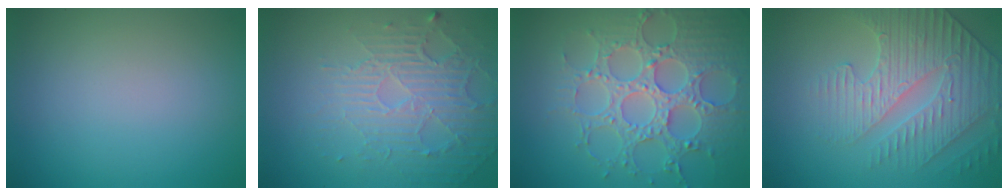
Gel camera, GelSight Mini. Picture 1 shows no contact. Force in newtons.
{"total": 5.7, "press": 3.4, "slide": 4.6}
{"total": 6.9, "press": 5.8, "slide": 3.7}
{"total": 4.2, "press": 4.1, "slide": 0.6}